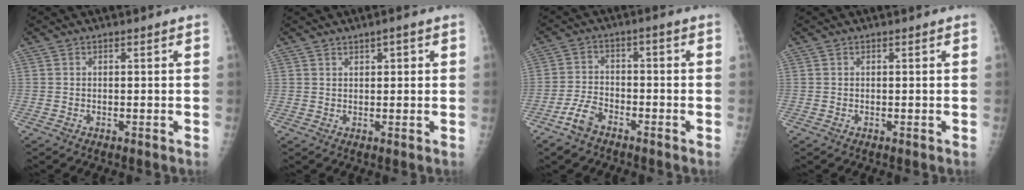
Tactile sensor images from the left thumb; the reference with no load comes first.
{"total": 1.5, "force": [0.9, 1.1, 0.4], "torque": [0.012, -0.002, 0.010]}
{"total": 5.5, "force": [-3.8, 2.8, 2.9], "torque": [-0.060, 0.018, -0.073]}
{"total": 0.0}